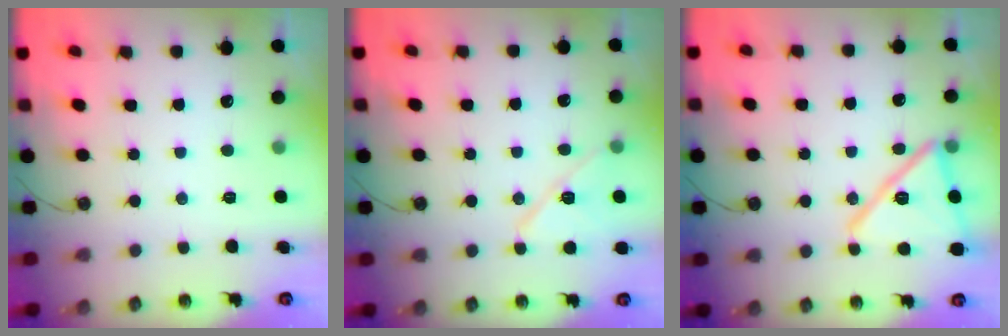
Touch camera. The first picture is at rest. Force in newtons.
{"total": 11.1, "press": 11.0, "slide": 1.1}
{"total": 18.2, "press": 18.2, "slide": 0.6}